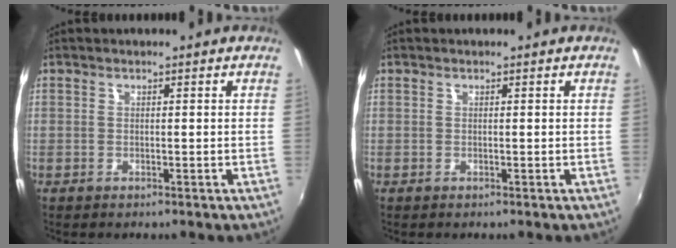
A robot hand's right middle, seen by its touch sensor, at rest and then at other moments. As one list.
[{"total": 0.0}]